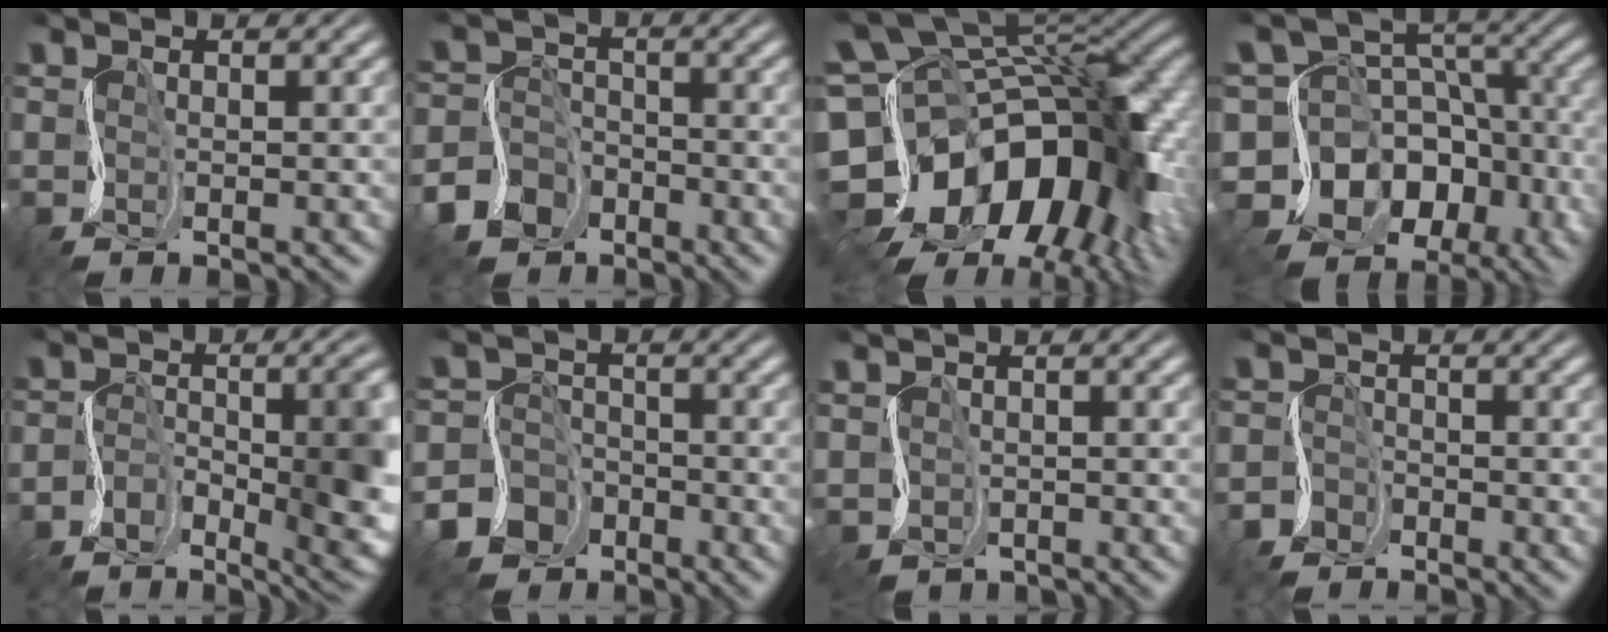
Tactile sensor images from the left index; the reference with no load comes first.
{"total": 6.0, "force": [-3.9, 4.5, 1.0], "torque": [-0.013, -0.011, -0.081]}
{"total": 17.1, "force": [-4.3, 11.0, 12.4], "torque": [-0.232, -0.006, -0.066]}
{"total": 15.7, "force": [-6.8, 12.1, 7.2], "torque": [-0.139, 0.007, -0.099]}
{"total": 10.5, "force": [-3.2, 4.7, 8.8], "torque": [-0.128, -0.019, -0.050]}
{"total": 7.0, "force": [-4.2, 5.6, 0.7], "torque": [-0.003, -0.019, -0.090]}
{"total": 0.7, "force": [0.3, 0.6, -0.4], "torque": [0.004, -0.003, 0.010]}
{"total": 1.6, "force": [-1.3, 1.0, -0.3], "torque": [0.009, 0.002, -0.032]}